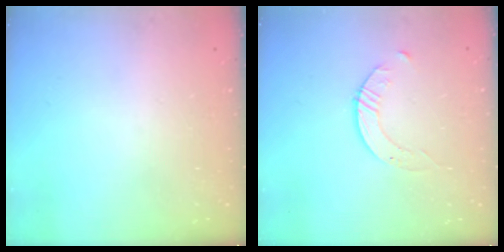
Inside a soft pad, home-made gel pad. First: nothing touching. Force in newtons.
{"total": 2.8, "press": 2.8, "slide": 0.3}